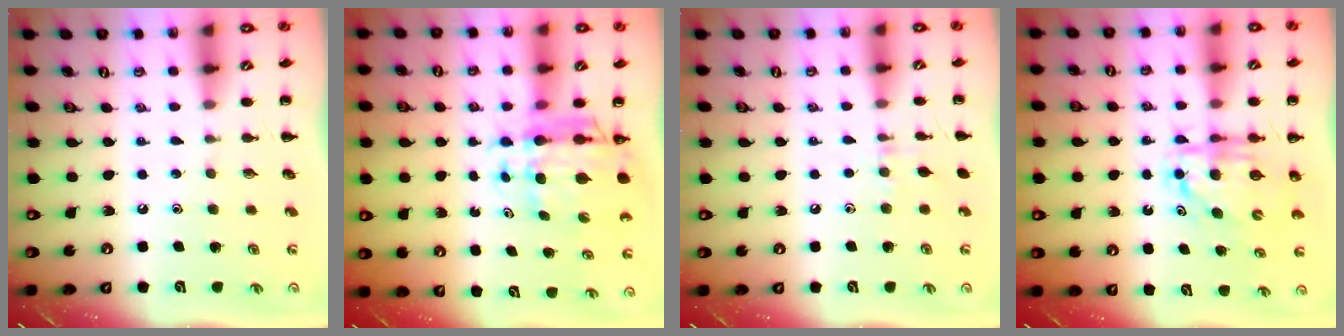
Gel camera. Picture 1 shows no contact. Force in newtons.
{"total": 8.6, "press": 8.2, "slide": 2.7}
{"total": 6.0, "press": 5.7, "slide": 1.9}
{"total": 6.2, "press": 6.1, "slide": 1.0}